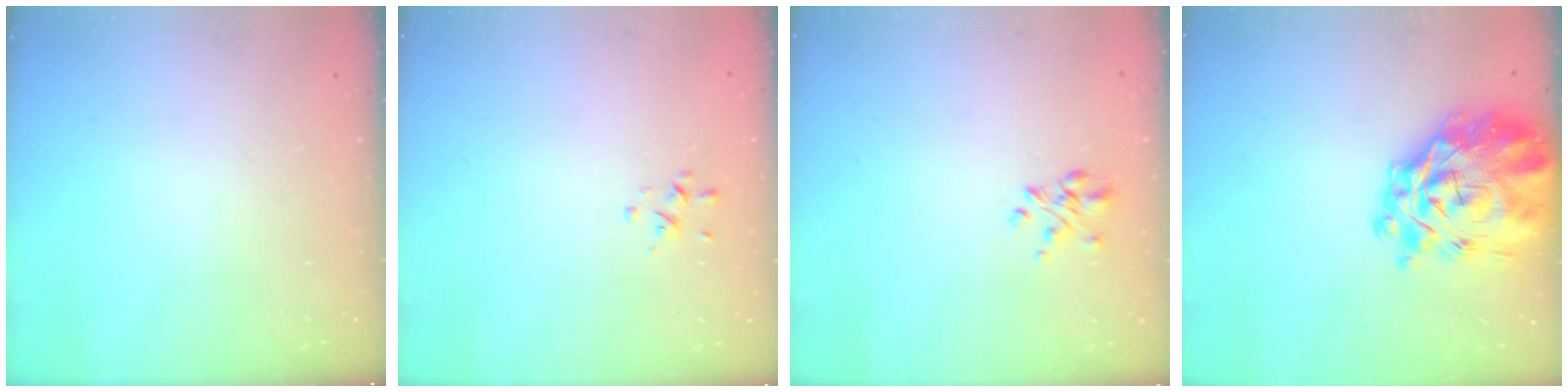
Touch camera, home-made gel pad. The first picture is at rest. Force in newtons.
{"total": 0.6, "press": 0.4, "slide": 0.5}
{"total": 3.1, "press": 3.0, "slide": 1.0}
{"total": 12.3, "press": 11.5, "slide": 4.5}